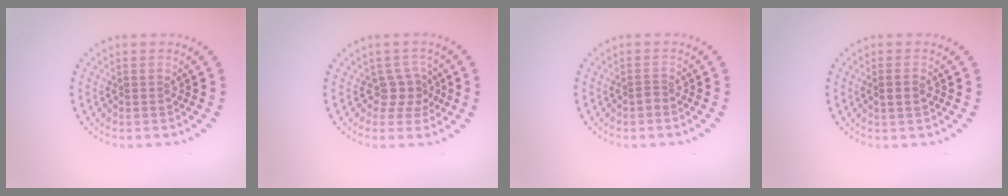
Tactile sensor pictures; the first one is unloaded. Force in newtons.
{"total": 2.1, "press": 1.6, "slide": 1.4}
{"total": 0.7, "press": 0.5, "slide": 0.6}
{"total": 1.4, "press": 1.2, "slide": 0.6}